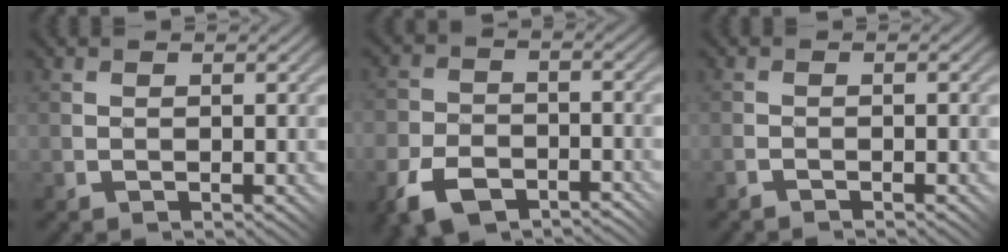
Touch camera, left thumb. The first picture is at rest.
{"total": 7.1, "force": [-4.8, 3.8, 3.5], "torque": [-0.084, -0.006, -0.095]}
{"total": 1.0, "force": [-0.9, -0.1, 0.2], "torque": [-0.004, 0.005, -0.022]}